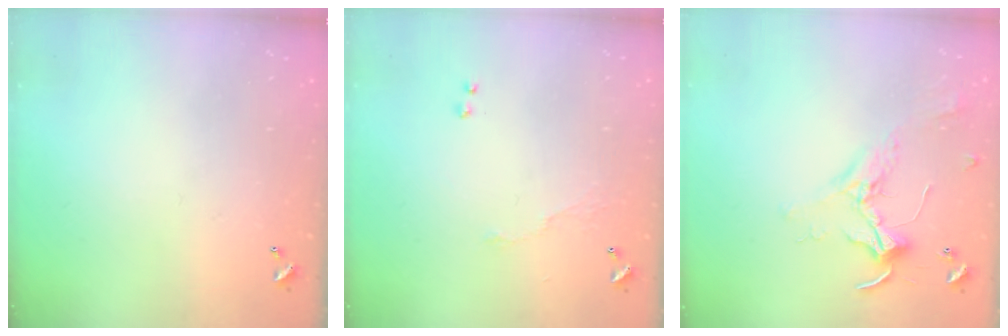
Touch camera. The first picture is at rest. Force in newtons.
{"total": 5.9, "press": 5.8, "slide": 1.0}
{"total": 2.5, "press": 2.5, "slide": 0.5}